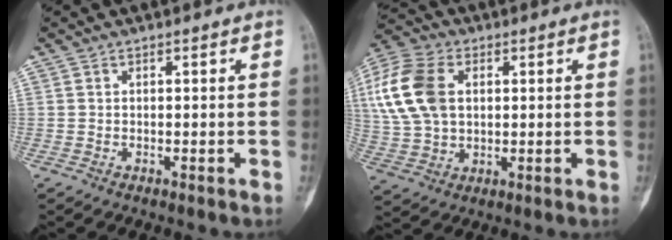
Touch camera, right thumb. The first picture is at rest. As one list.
[{"total": 15.3, "force": [3.3, 10.3, 10.8], "torque": [-0.224, 0.009, 0.062]}]